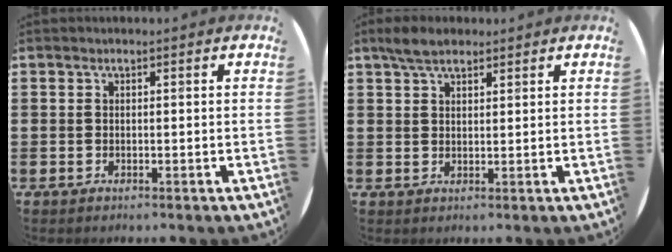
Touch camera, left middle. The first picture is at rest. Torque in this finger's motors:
{"motor_torque": [0.80, -0.92, 0.04, 0.01]}